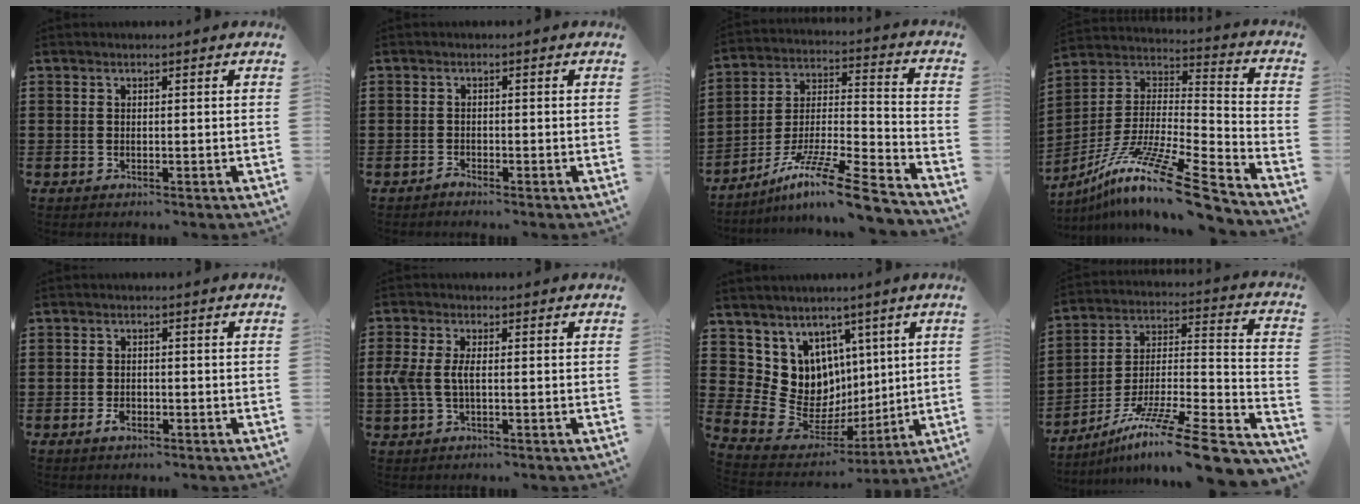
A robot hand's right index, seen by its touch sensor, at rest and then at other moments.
{"total": 1.0, "force": [-0.9, 0.3, 0.1], "torque": [-0.005, 0.001, -0.020]}
{"total": 11.8, "force": [-9.3, 0.7, 7.3], "torque": [-0.123, 0.012, -0.181]}
{"total": 15.5, "force": [-11.4, 1.0, 10.5], "torque": [-0.192, 0.022, -0.212]}
{"total": 1.8, "force": [-1.0, 0.9, 1.2], "torque": [-0.030, -0.003, -0.020]}
{"total": 4.1, "force": [-0.4, 1.8, 3.7], "torque": [-0.096, -0.006, -0.017]}
{"total": 9.2, "force": [1.9, 8.9, 1.3], "torque": [-0.079, -0.042, 0.047]}
{"total": 13.0, "force": [-9.3, 1.3, 9.0], "torque": [-0.147, 0.011, -0.169]}